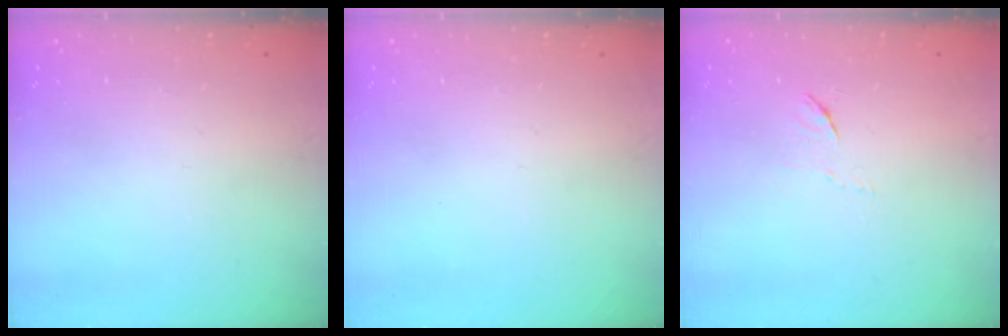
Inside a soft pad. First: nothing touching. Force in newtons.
{"total": 0.0}
{"total": 3.7, "press": 3.7, "slide": 0.4}